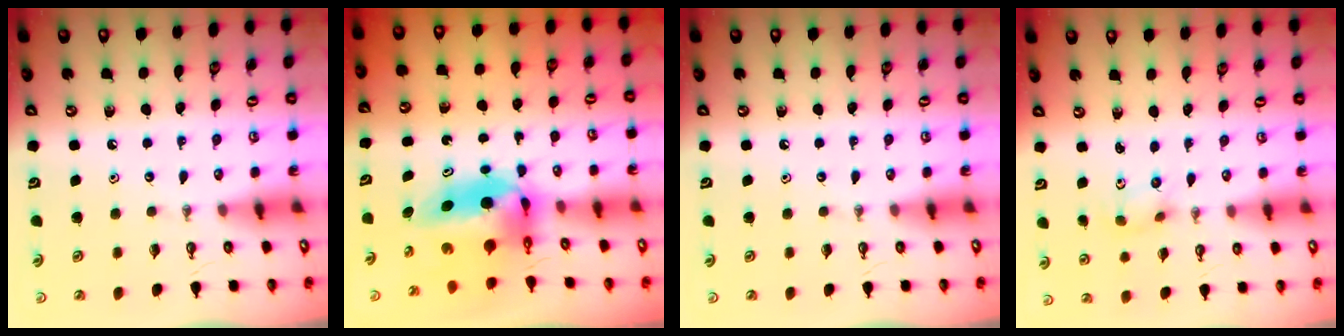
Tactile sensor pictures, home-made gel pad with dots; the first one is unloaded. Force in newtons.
{"total": 8.4, "press": 7.8, "slide": 3.0}
{"total": 0.0}
{"total": 2.9, "press": 2.7, "slide": 1.2}